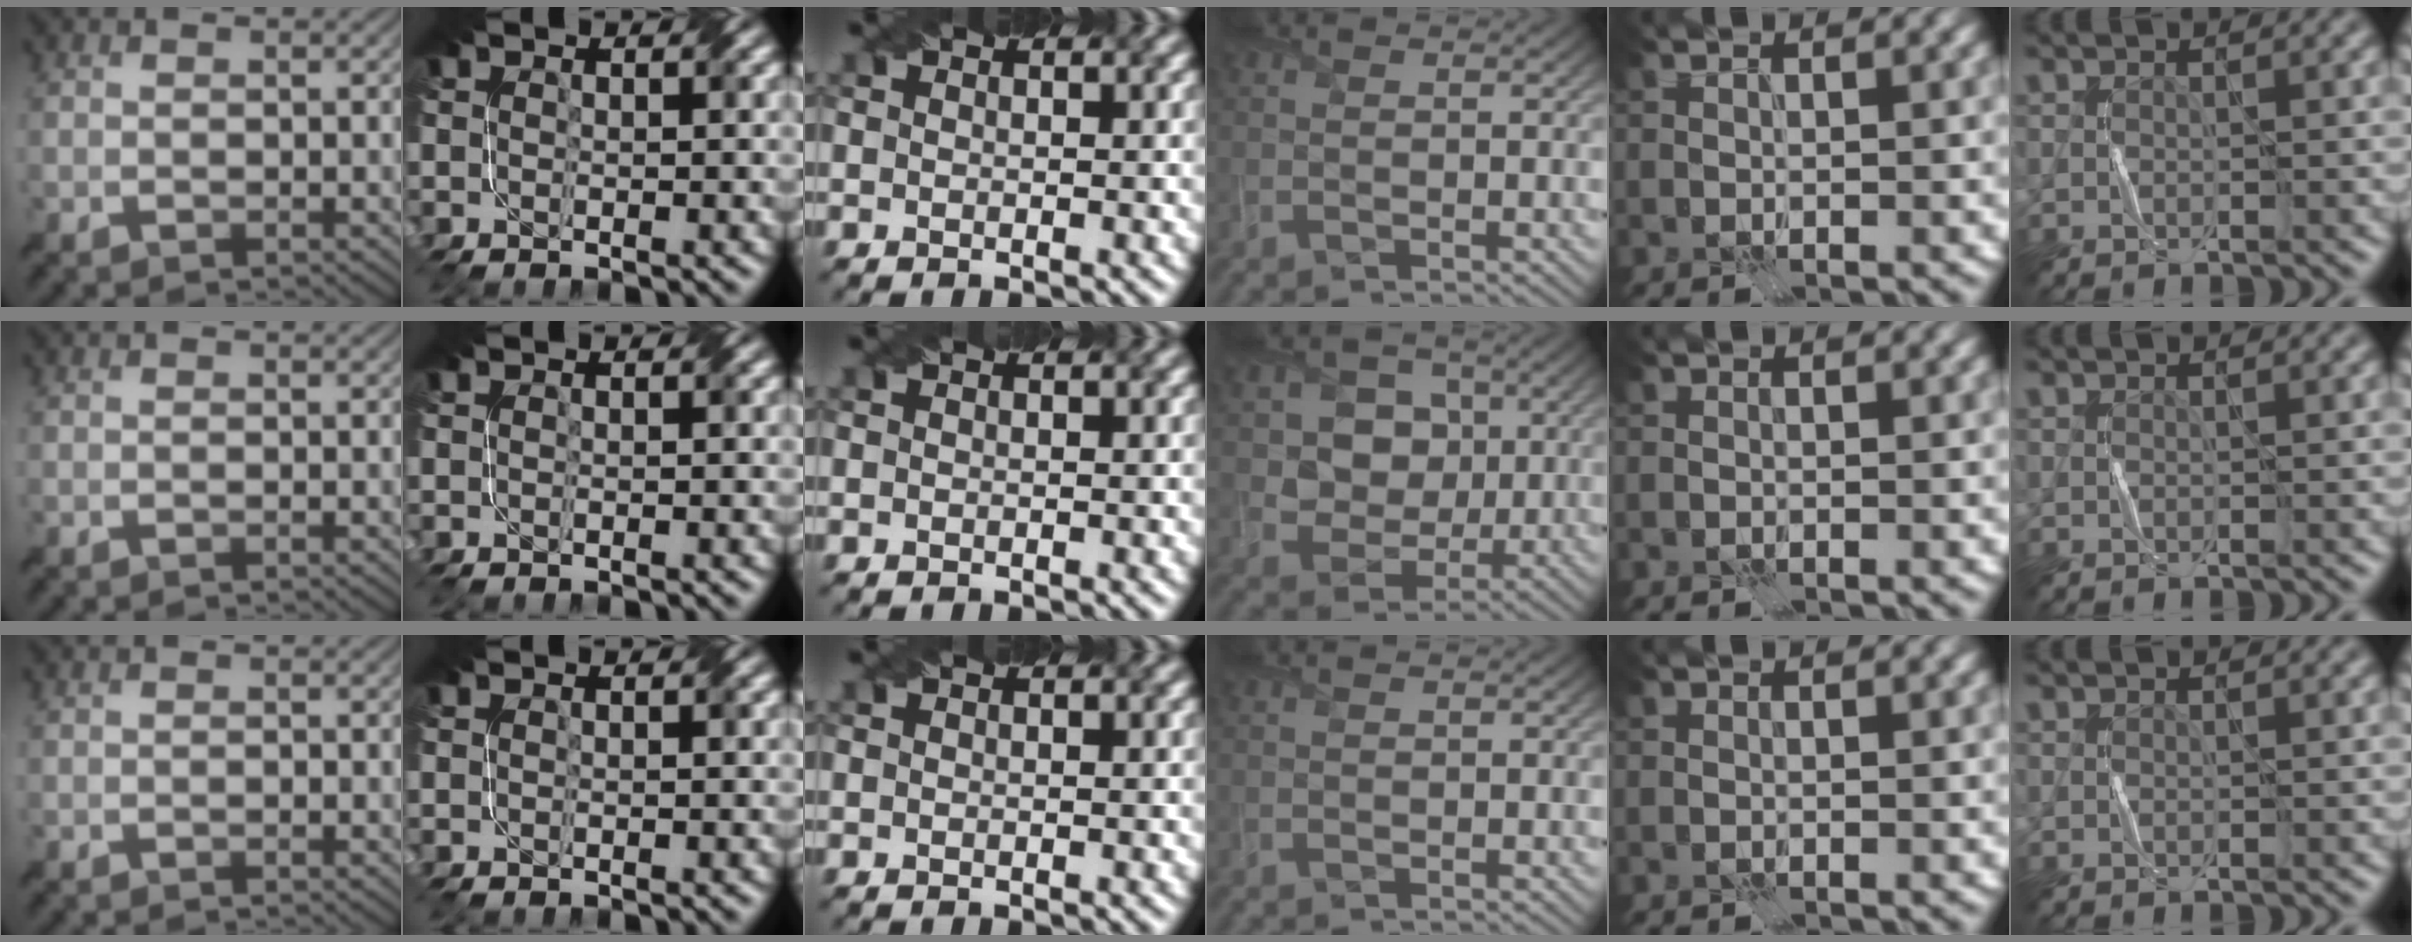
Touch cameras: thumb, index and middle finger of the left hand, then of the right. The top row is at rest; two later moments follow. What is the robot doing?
{"motion": "fold", "object": "bubble wrap"}